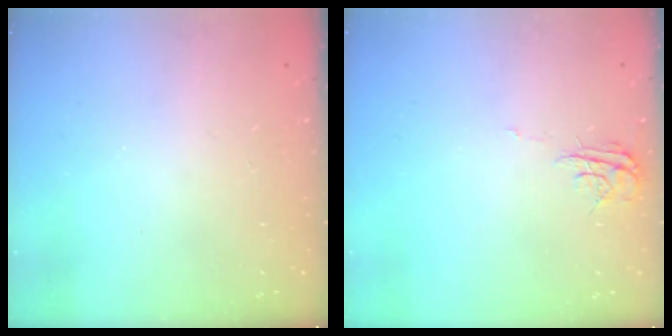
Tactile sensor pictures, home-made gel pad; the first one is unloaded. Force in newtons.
{"total": 7.9, "press": 7.8, "slide": 0.5}